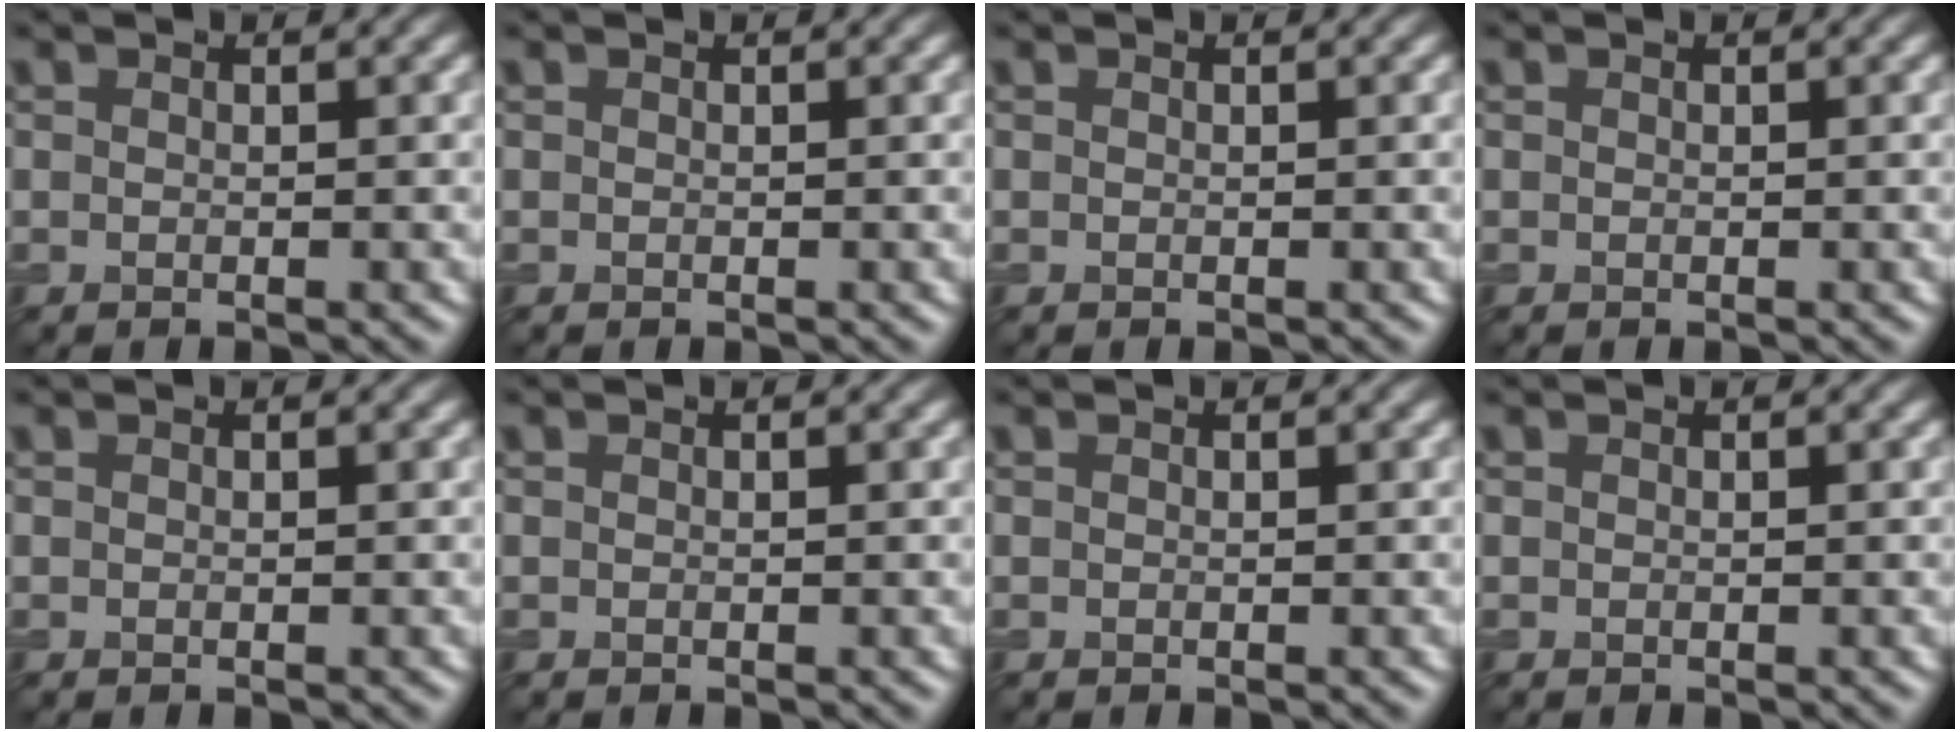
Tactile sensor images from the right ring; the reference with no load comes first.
{"total": 0.0}
{"total": 0.0}
{"total": 0.0}
{"total": 0.0}
{"total": 0.0}
{"total": 0.0}
{"total": 0.0}